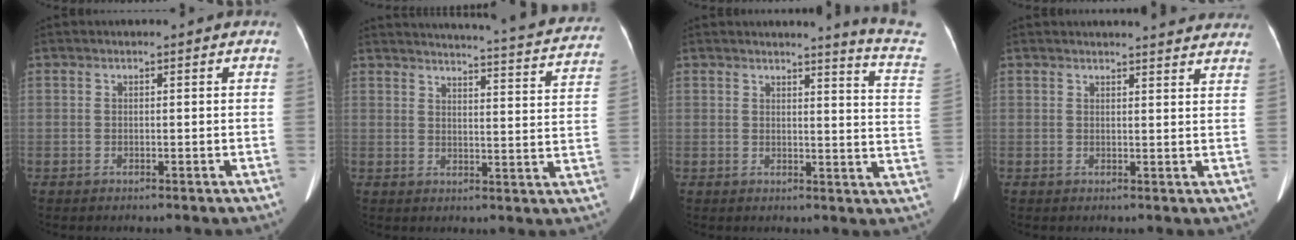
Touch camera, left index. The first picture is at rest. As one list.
[{"total": 23.4, "force": [22.3, 1.4, 6.8], "torque": [-0.089, -0.066, 0.252]}, {"total": 9.3, "force": [8.8, -2.1, 2.2], "torque": [-0.031, -0.096, 0.078]}, {"total": 9.1, "force": [8.7, 1.0, 2.5], "torque": [-0.019, -0.003, 0.082]}]